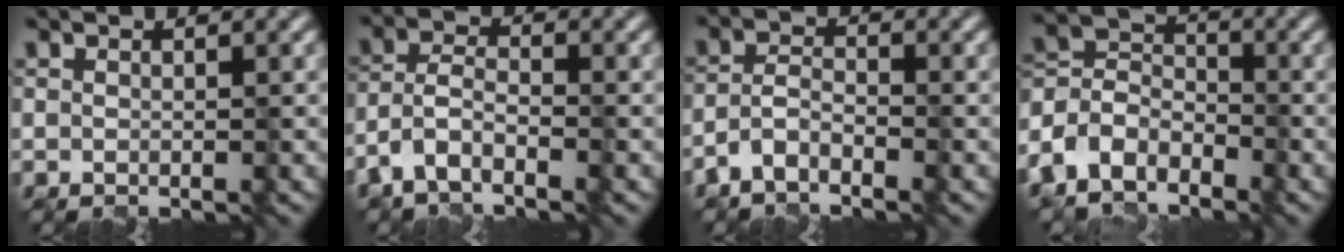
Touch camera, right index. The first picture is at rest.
{"total": 3.8, "force": [-2.9, 1.4, 2.1], "torque": [-0.050, 0.000, -0.064]}
{"total": 2.9, "force": [-2.3, 0.9, 1.4], "torque": [-0.033, 0.004, -0.049]}
{"total": 6.2, "force": [-4.4, 3.8, 2.1], "torque": [-0.043, 0.001, -0.090]}